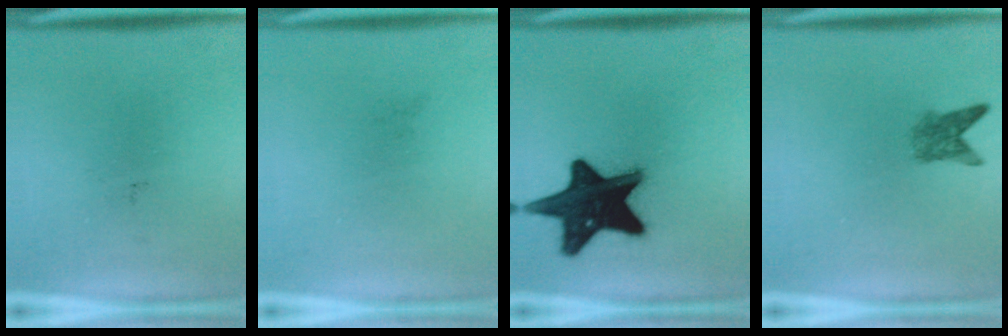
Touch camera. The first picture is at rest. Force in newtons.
{"total": 0.0}
{"total": 19.0}
{"total": 2.9}